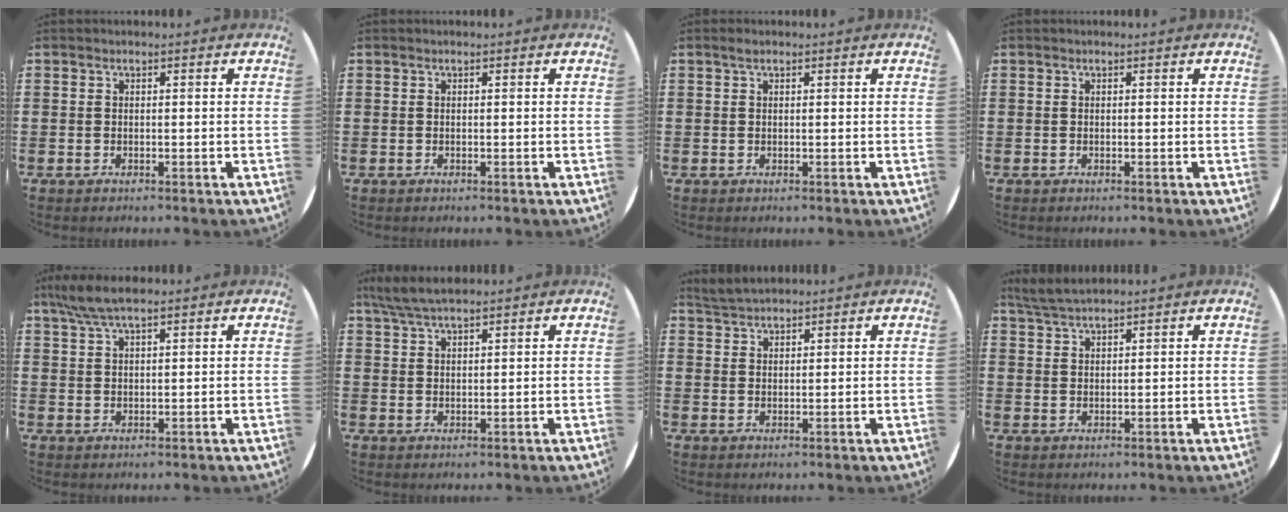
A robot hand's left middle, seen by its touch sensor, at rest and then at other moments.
{"total": 0.0}
{"total": 0.7, "force": [0.4, 0.2, 0.5], "torque": [-0.008, 0.004, 0.006]}
{"total": 0.0}
{"total": 5.0, "force": [3.7, 1.1, 3.1], "torque": [-0.068, 0.002, 0.068]}
{"total": 4.7, "force": [4.1, 0.8, 2.2], "torque": [-0.051, -0.003, 0.075]}
{"total": 3.2, "force": [3.1, 0.5, 0.4], "torque": [-0.014, -0.004, 0.060]}
{"total": 3.5, "force": [3.2, 0.2, 1.2], "torque": [-0.030, -0.001, 0.061]}